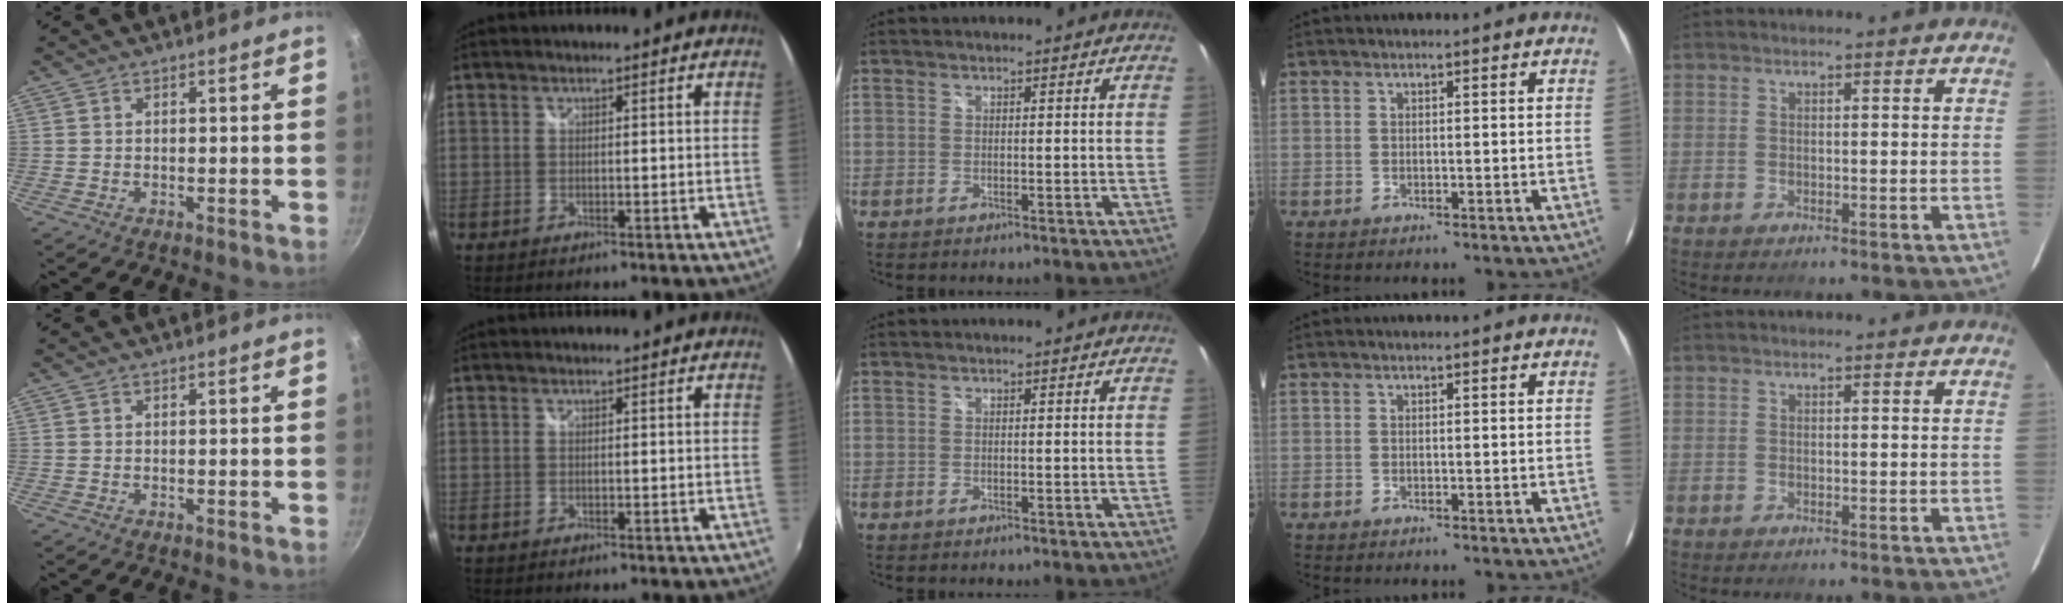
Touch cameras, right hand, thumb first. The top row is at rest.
{}